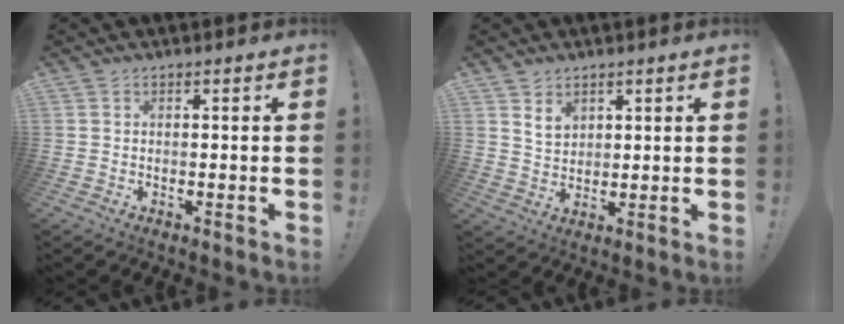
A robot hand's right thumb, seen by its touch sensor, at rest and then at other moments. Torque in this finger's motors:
{"motor_torque": [0.04, 0.15, -0.06, -0.03, 0.01]}